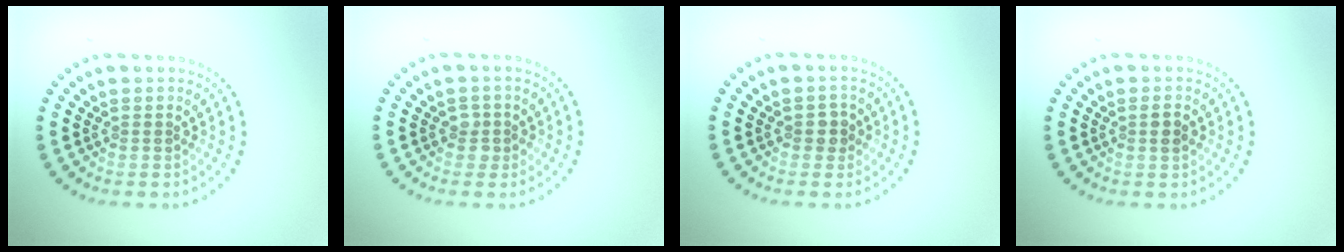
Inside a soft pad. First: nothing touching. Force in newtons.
{"total": 1.2, "press": 1.1, "slide": 0.5}
{"total": 1.3, "press": 1.3, "slide": 0.3}
{"total": 1.1, "press": 1.0, "slide": 0.3}